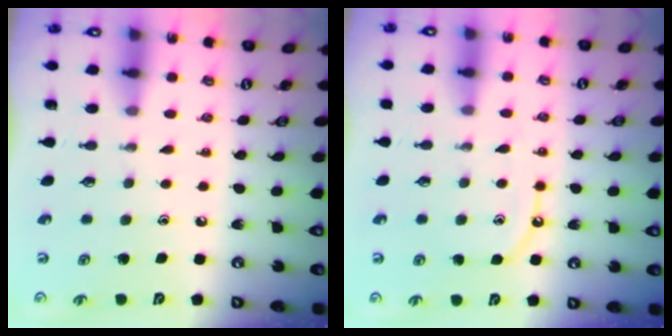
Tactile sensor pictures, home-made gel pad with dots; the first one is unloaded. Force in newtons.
{"total": 7.6, "press": 7.5, "slide": 0.8}